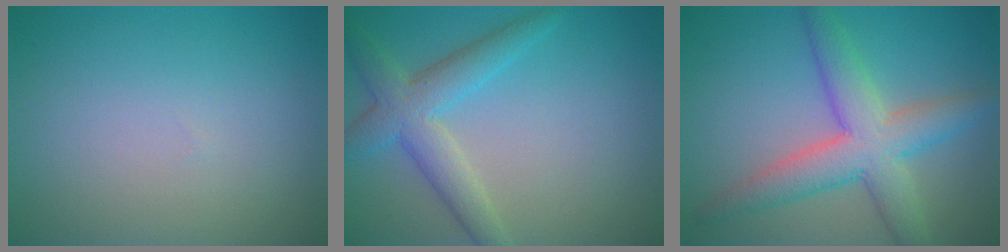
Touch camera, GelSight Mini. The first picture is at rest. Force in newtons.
{"total": 4.5, "press": 4.4, "slide": 0.4}
{"total": 7.1, "press": 7.1, "slide": 0.2}